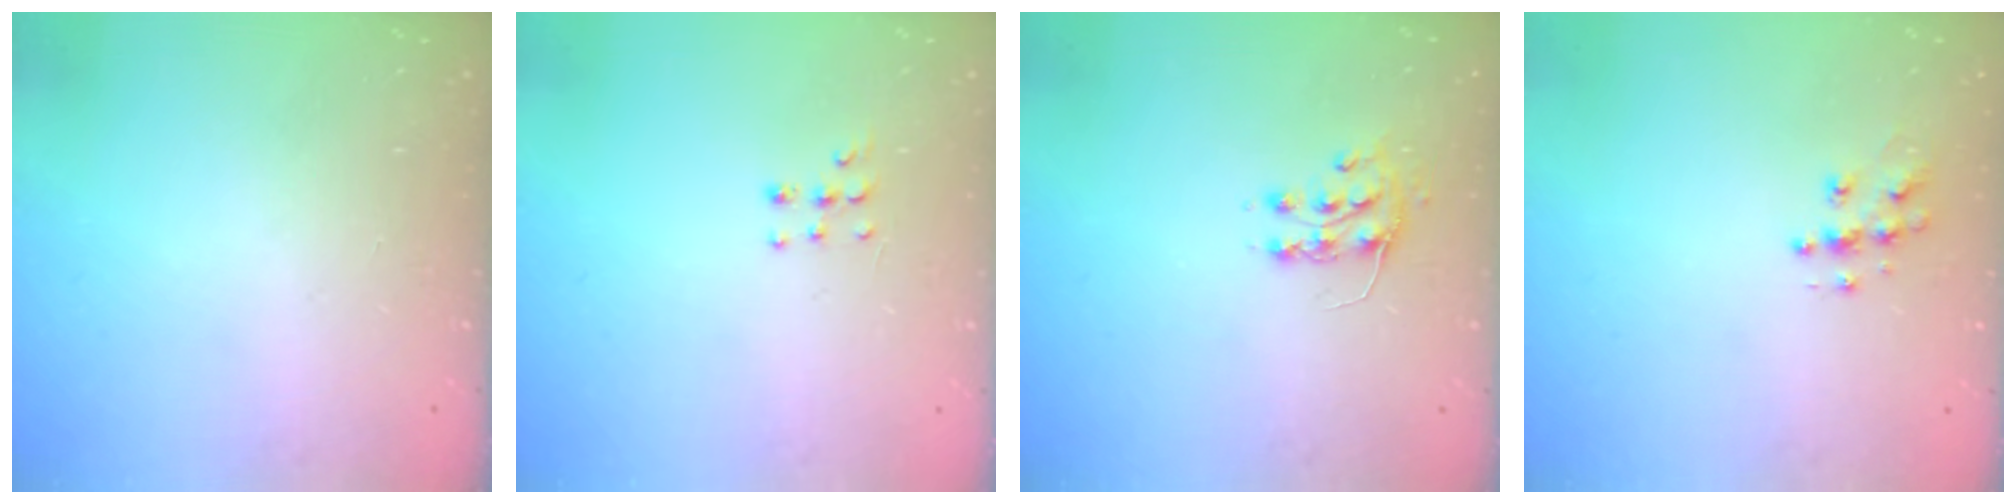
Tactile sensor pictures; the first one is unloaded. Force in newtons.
{"total": 5.9, "press": 5.8, "slide": 0.7}
{"total": 7.3, "press": 7.3, "slide": 0.4}
{"total": 8.0, "press": 8.0, "slide": 0.4}